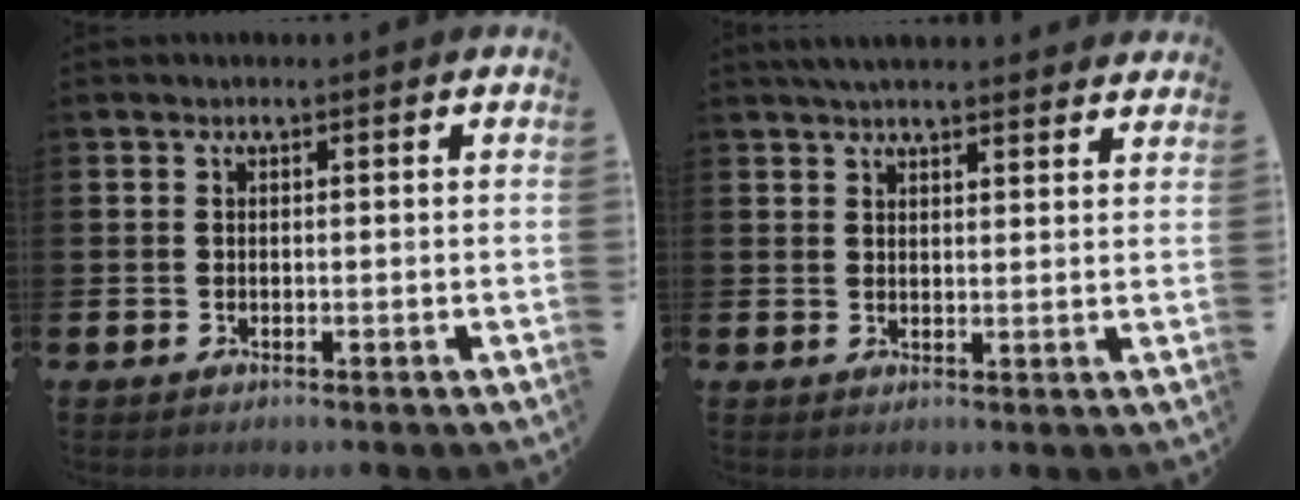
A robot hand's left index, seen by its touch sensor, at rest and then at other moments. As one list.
[{"total": 3.8, "force": [3.7, 0.4, 0.9], "torque": [-0.023, -0.012, 0.068]}]